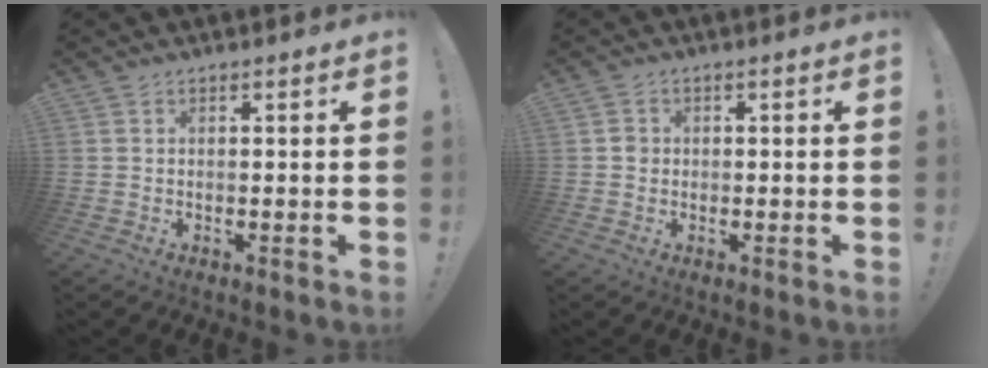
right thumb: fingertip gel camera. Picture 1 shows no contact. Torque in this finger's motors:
{"motor_torque": [0.45, 0.61, -0.29, -0.11, 0.00]}